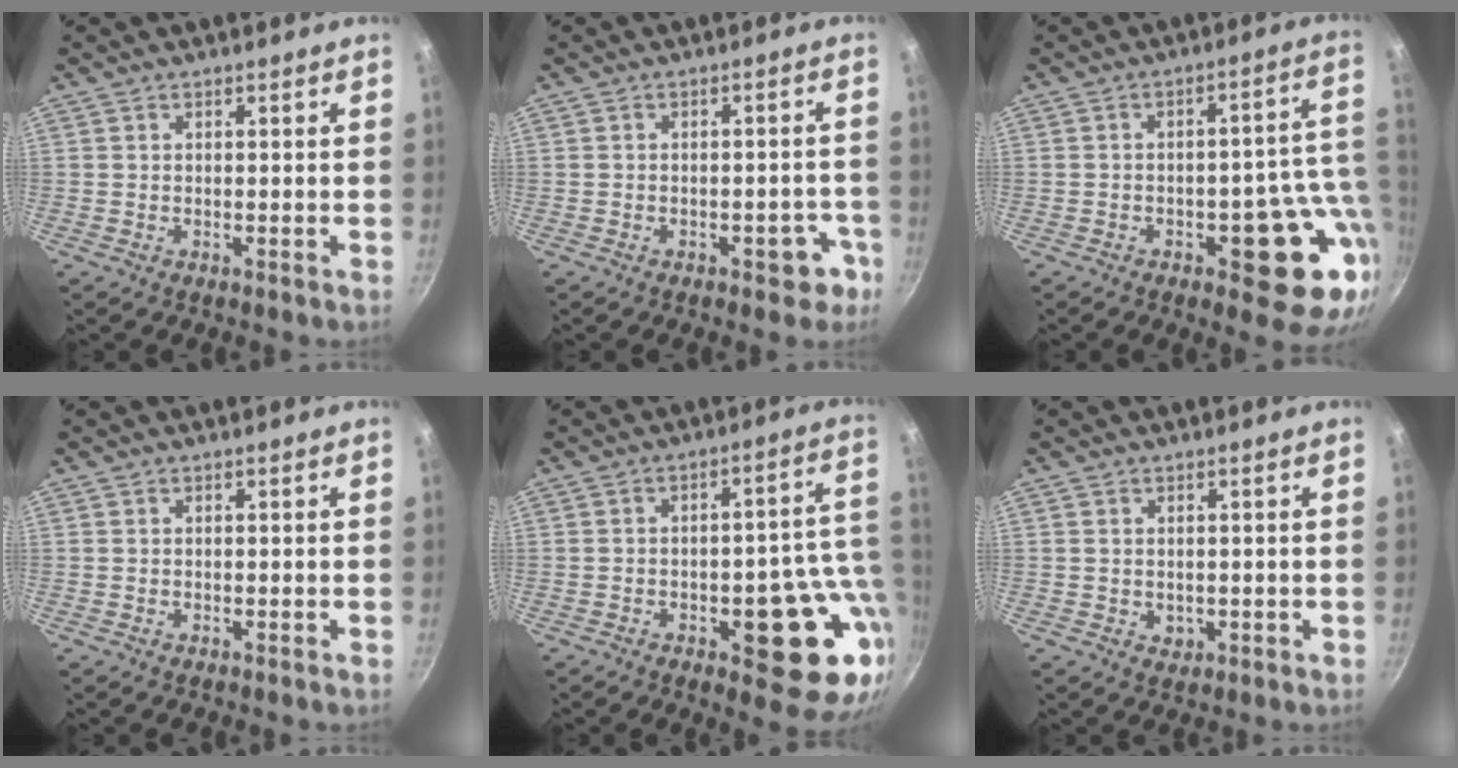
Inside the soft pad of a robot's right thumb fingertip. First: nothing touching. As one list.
[{"total": 5.1, "force": [-2.7, 2.8, 3.3], "torque": [-0.006, 0.029, -0.024]}, {"total": 15.6, "force": [-4.1, 7.3, 13.2], "torque": [-0.094, 0.024, -0.049]}, {"total": 0.0}, {"total": 17.7, "force": [-4.2, 7.7, 15.4], "torque": [-0.124, 0.016, -0.052]}, {"total": 1.5, "force": [0.2, 1.3, 0.7], "torque": [-0.008, -0.002, 0.007]}]